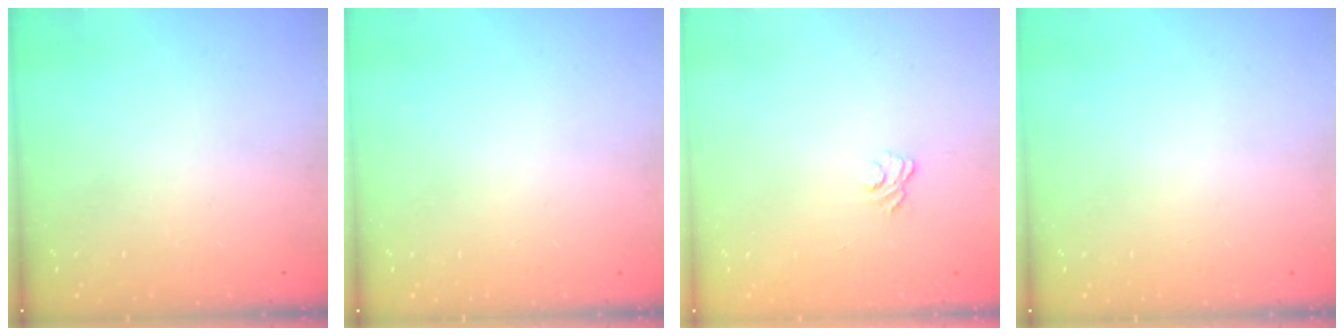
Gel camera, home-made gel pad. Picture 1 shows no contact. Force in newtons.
{"total": 0.0}
{"total": 3.1, "press": 2.8, "slide": 1.3}
{"total": 0.0}